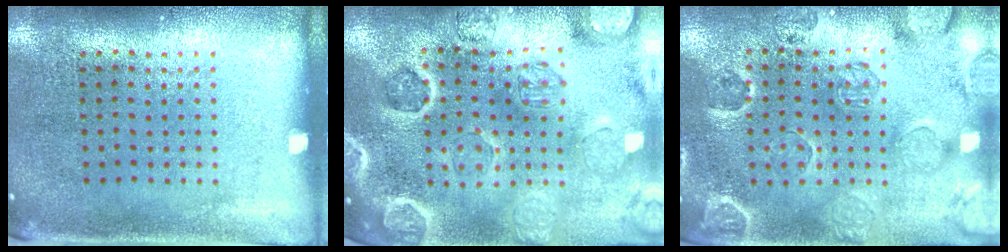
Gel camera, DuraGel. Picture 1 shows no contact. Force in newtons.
{"total": 3.1, "press": 3.1, "slide": 0.5}
{"total": 2.5, "press": 2.1, "slide": 1.3}